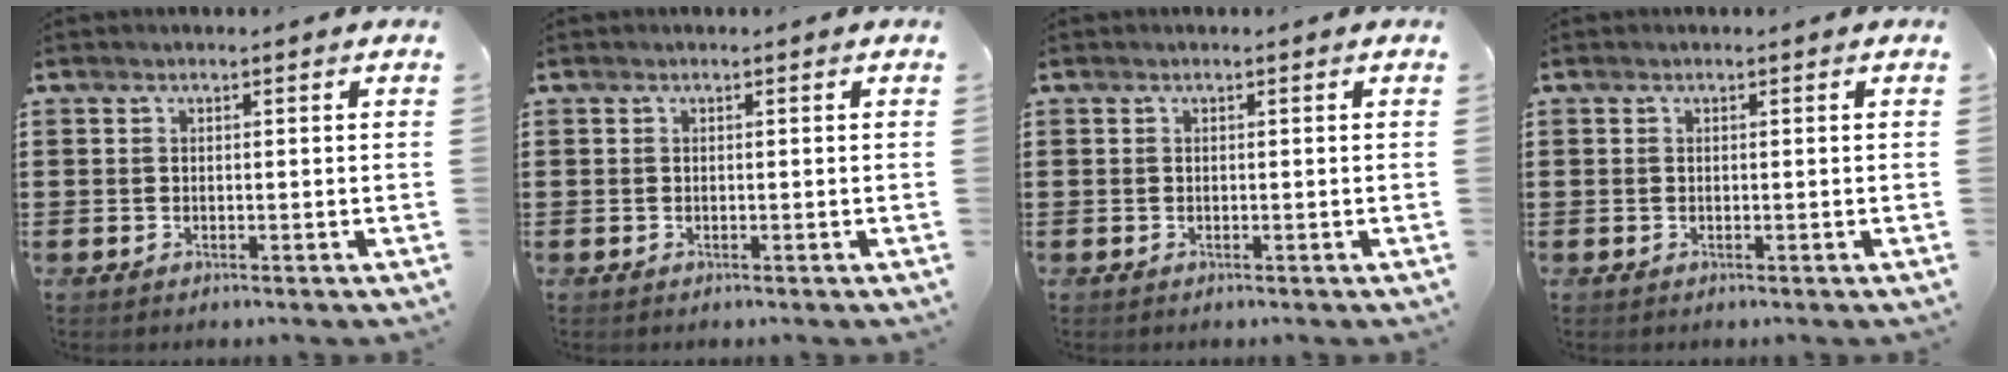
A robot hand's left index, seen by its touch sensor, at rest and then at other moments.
{"total": 0.0}
{"total": 0.0}
{"total": 0.0}